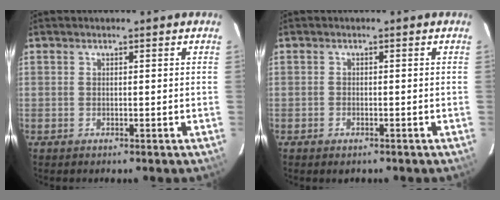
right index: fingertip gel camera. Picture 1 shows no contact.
{"total": 1.3, "force": [-0.9, 0.8, 0.5], "torque": [-0.009, -0.002, -0.016]}